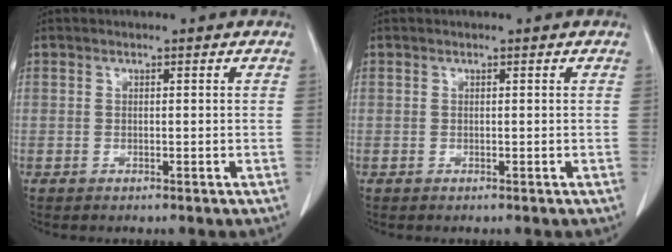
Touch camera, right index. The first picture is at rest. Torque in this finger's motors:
{"motor_torque": [0.00, 0.00, 0.00, 0.00]}